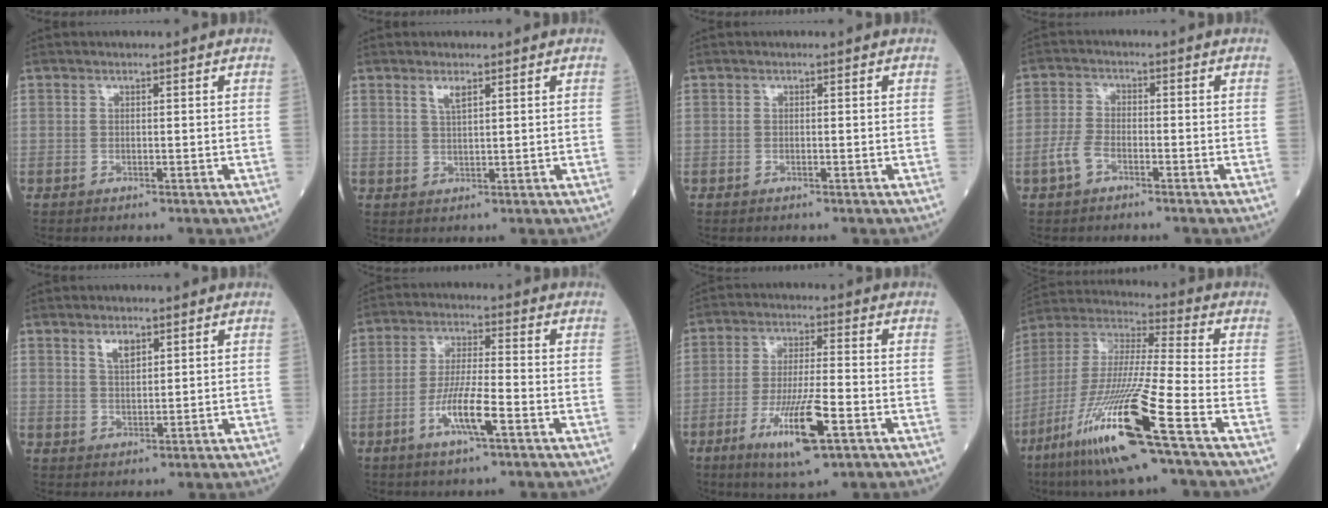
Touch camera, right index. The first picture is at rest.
{"total": 2.2, "force": [1.4, 0.4, 1.6], "torque": [-0.035, -0.001, 0.029]}
{"total": 0.0}
{"total": 4.3, "force": [-2.2, 2.2, 2.9], "torque": [-0.072, 0.005, -0.047]}
{"total": 2.9, "force": [1.8, 1.2, 2.0], "torque": [-0.039, 0.002, 0.037]}
{"total": 7.7, "force": [-3.3, 0.7, 6.9], "torque": [-0.135, -0.006, -0.062]}
{"total": 10.7, "force": [-4.6, 1.2, 9.6], "torque": [-0.179, -0.019, -0.077]}
{"total": 19.5, "force": [-9.7, -0.3, 16.9], "torque": [-0.375, -0.050, -0.192]}